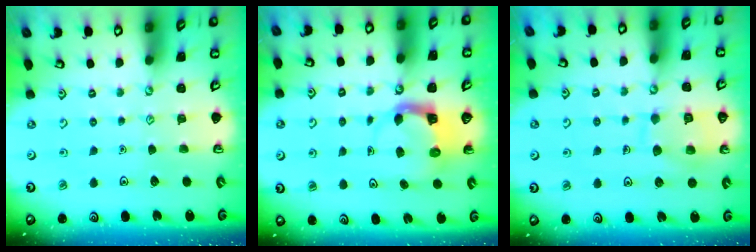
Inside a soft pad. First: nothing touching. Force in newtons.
{"total": 3.9, "press": 3.9, "slide": 0.3}
{"total": 11.3, "press": 11.3, "slide": 1.0}